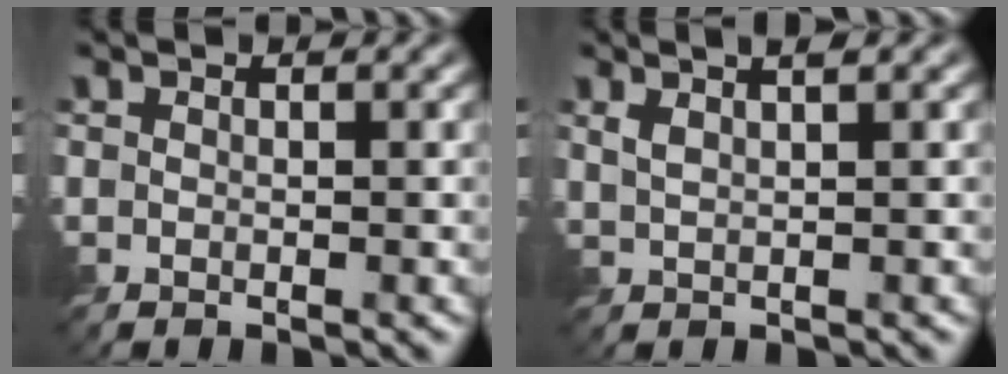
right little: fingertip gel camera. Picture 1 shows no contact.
{"total": 3.1, "force": [1.8, 1.0, 2.3], "torque": [-0.019, 0.004, 0.018]}